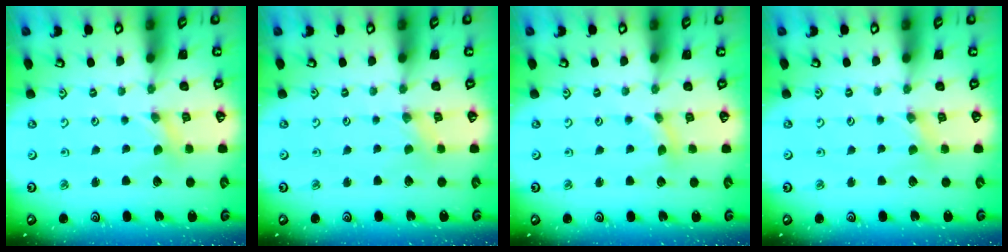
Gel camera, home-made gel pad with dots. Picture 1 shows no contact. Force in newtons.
{"total": 0.0}
{"total": 2.9, "press": 2.8, "slide": 0.4}
{"total": 1.8, "press": 1.8, "slide": 0.3}